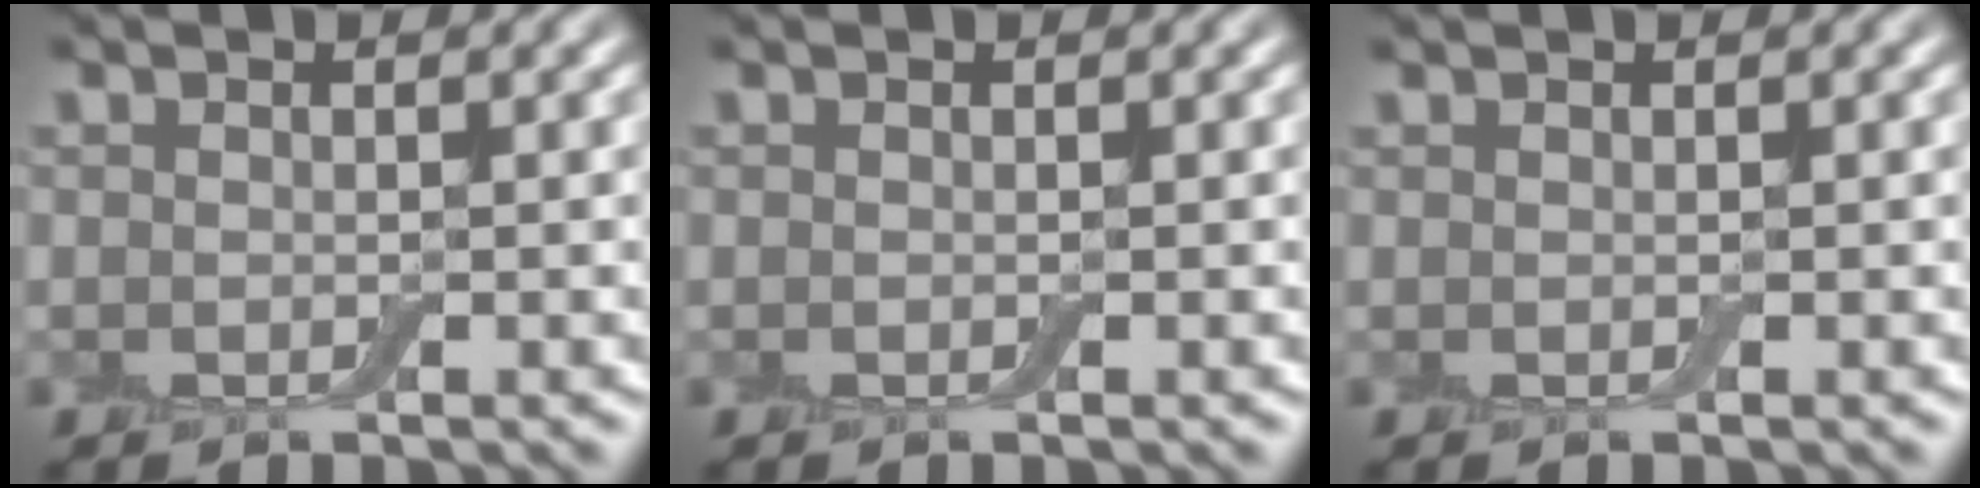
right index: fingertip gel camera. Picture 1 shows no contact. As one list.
[{"total": 0.0}, {"total": 0.0}]